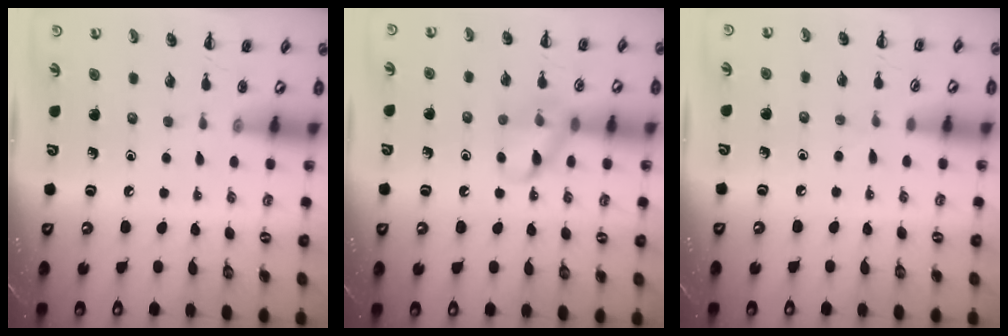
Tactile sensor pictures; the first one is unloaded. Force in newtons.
{"total": 9.8, "press": 9.8, "slide": 0.7}
{"total": 3.8, "press": 3.6, "slide": 1.4}